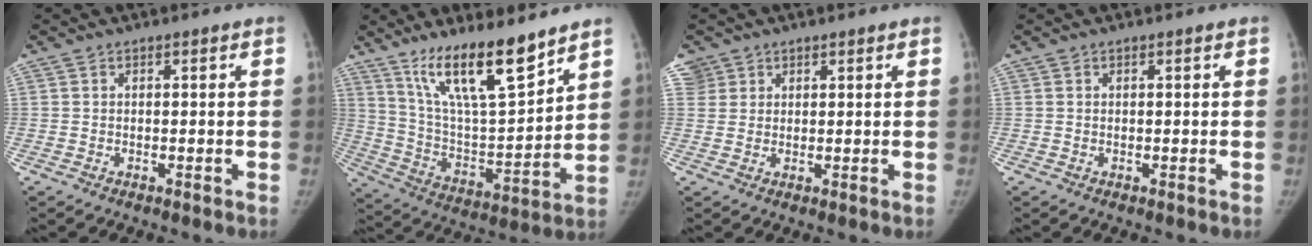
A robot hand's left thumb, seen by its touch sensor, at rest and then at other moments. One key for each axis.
{"total": 17.7, "fx": 12.7, "fy": 4.0, "fz": 11.6, "tx": -0.175, "ty": -0.075, "tz": 0.237}
{"total": 3.3, "fx": 2.1, "fy": 2.6, "fz": -0.2, "tx": 0.029, "ty": -0.006, "tz": 0.035}
{"total": 0.0}